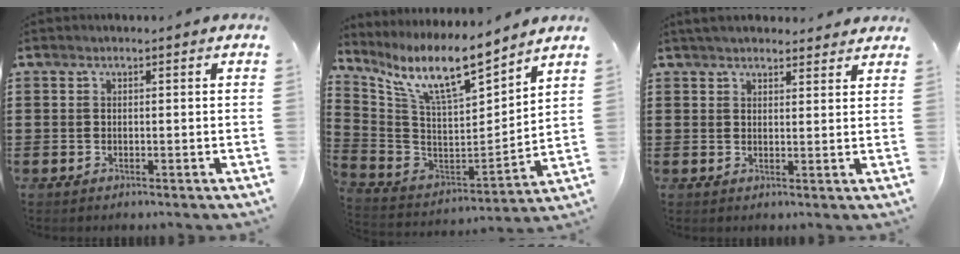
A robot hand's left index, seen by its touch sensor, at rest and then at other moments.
{"total": 11.7, "force": [8.9, 1.9, 7.4], "torque": [-0.175, -0.055, 0.152]}
{"total": 3.2, "force": [3.1, 0.6, 0.6], "torque": [-0.018, -0.002, 0.059]}